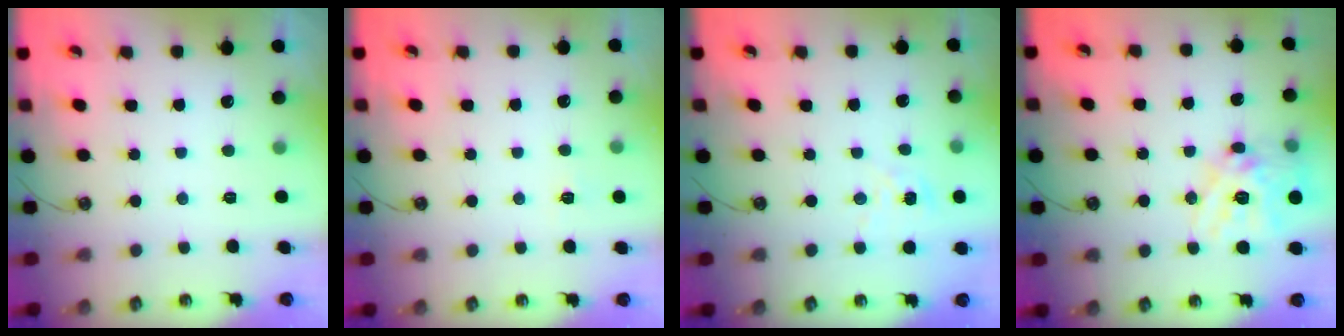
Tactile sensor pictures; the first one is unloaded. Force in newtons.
{"total": 3.9, "press": 3.8, "slide": 0.4}
{"total": 2.9, "press": 2.8, "slide": 0.3}
{"total": 18.5, "press": 18.3, "slide": 2.2}